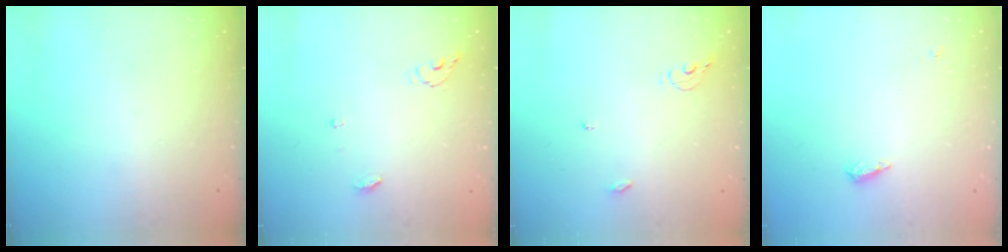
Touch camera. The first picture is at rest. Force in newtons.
{"total": 4.4, "press": 4.3, "slide": 0.5}
{"total": 5.4, "press": 5.4, "slide": 0.4}
{"total": 5.5, "press": 5.4, "slide": 1.0}